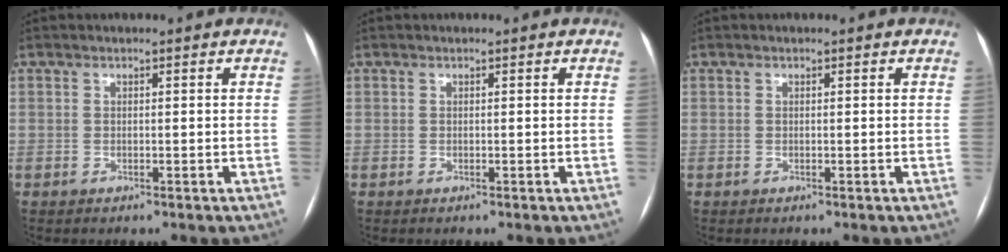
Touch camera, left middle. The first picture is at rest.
{"total": 0.0}
{"total": 0.0}